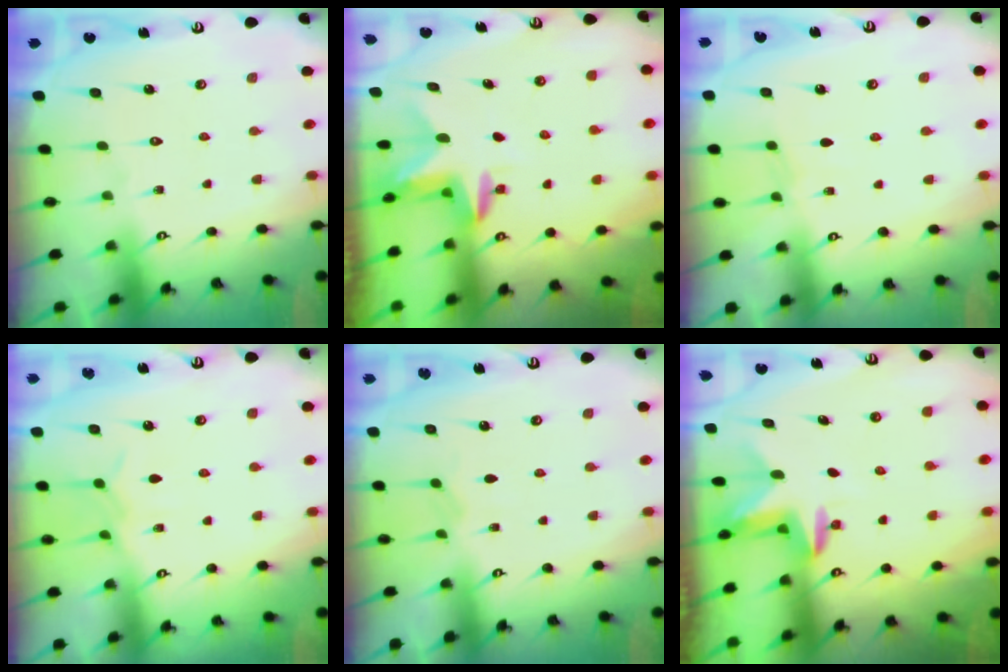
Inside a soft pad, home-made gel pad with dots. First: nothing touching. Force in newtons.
{"total": 3.0, "press": 3.0, "slide": 0.2}
{"total": 3.8, "press": 3.8, "slide": 0.4}
{"total": 6.0, "press": 5.9, "slide": 0.7}
{"total": 3.0, "press": 3.0, "slide": 0.5}
{"total": 2.6, "press": 2.6, "slide": 0.2}